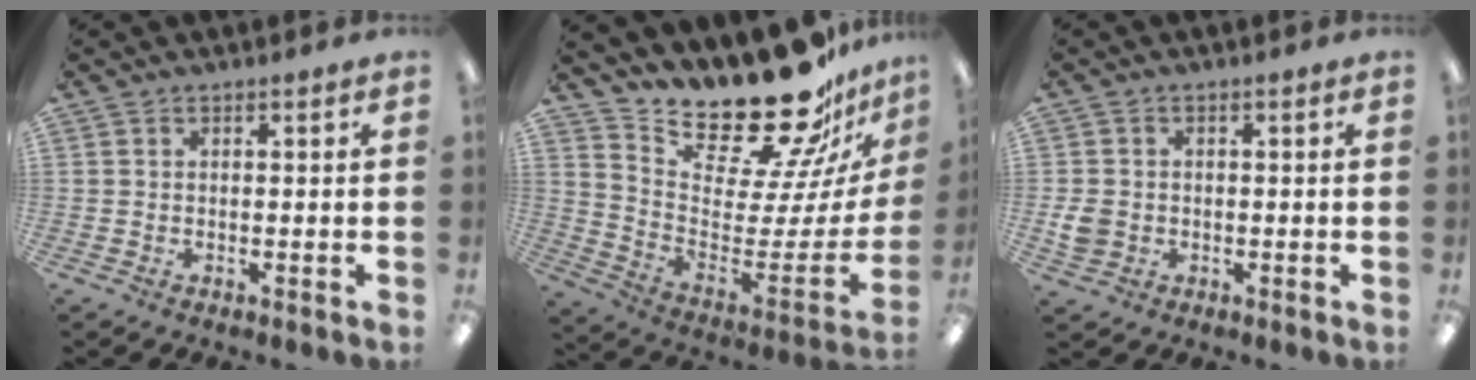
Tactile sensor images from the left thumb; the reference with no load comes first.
{"total": 22.4, "force": [19.6, 5.6, 9.5], "torque": [-0.136, -0.172, 0.331]}
{"total": 4.1, "force": [-0.4, 3.5, 2.0], "torque": [-0.033, 0.001, -0.007]}